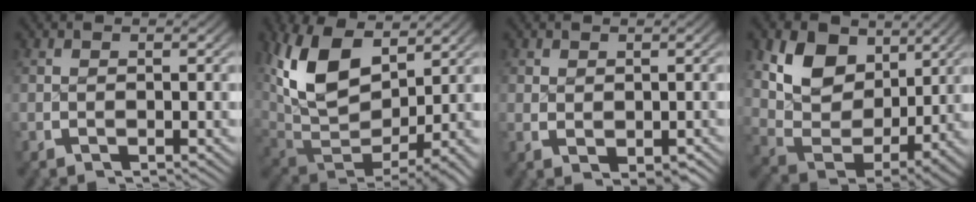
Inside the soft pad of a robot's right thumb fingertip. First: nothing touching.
{"total": 12.6, "force": [1.1, 8.0, 9.7], "torque": [-0.242, -0.056, 0.053]}
{"total": 1.7, "force": [-0.1, 1.2, 1.2], "torque": [-0.019, -0.014, 0.012]}
{"total": 10.8, "force": [1.8, 7.5, 7.5], "torque": [-0.167, -0.042, 0.043]}